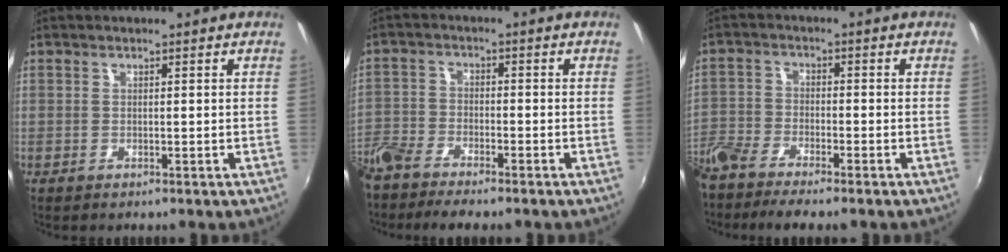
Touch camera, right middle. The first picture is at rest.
{"total": 8.3, "force": [-6.9, 2.6, 3.9], "torque": [-0.102, -0.021, -0.136]}
{"total": 8.0, "force": [-6.7, 1.7, 3.9], "torque": [-0.104, -0.022, -0.135]}